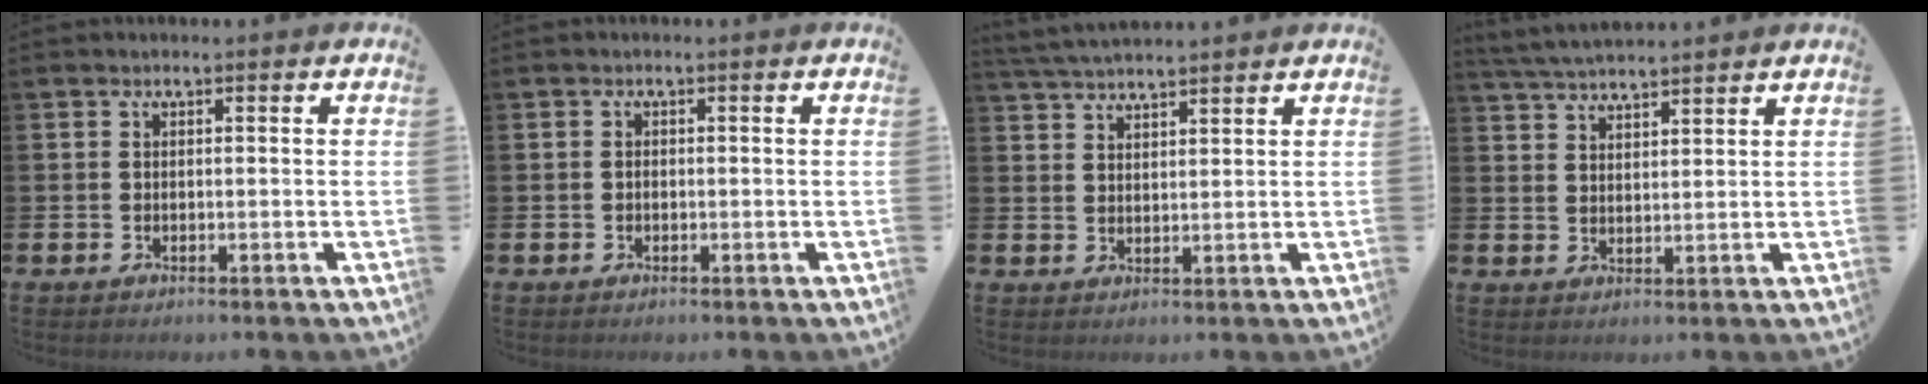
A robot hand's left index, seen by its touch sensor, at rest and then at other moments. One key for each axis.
{"total": 0.6, "fx": -0.3, "fy": 0.4, "fz": 0.3, "tx": -0.005, "ty": 0.002, "tz": -0.007}
{"total": 3.8, "fx": 3.7, "fy": 0.2, "fz": 0.7, "tx": -0.021, "ty": -0.016, "tz": 0.069}
{"total": 4.1, "fx": 4.0, "fy": 0.2, "fz": 0.6, "tx": -0.030, "ty": -0.017, "tz": 0.074}